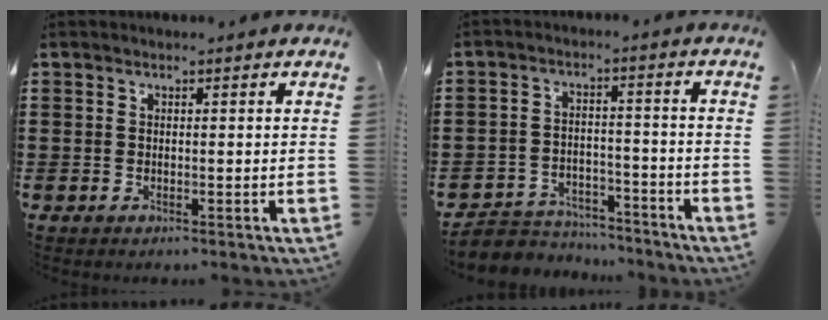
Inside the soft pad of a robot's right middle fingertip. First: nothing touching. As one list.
[{"total": 5.0, "force": [-4.8, 1.2, 0.0], "torque": [-0.012, 0.009, -0.100]}]